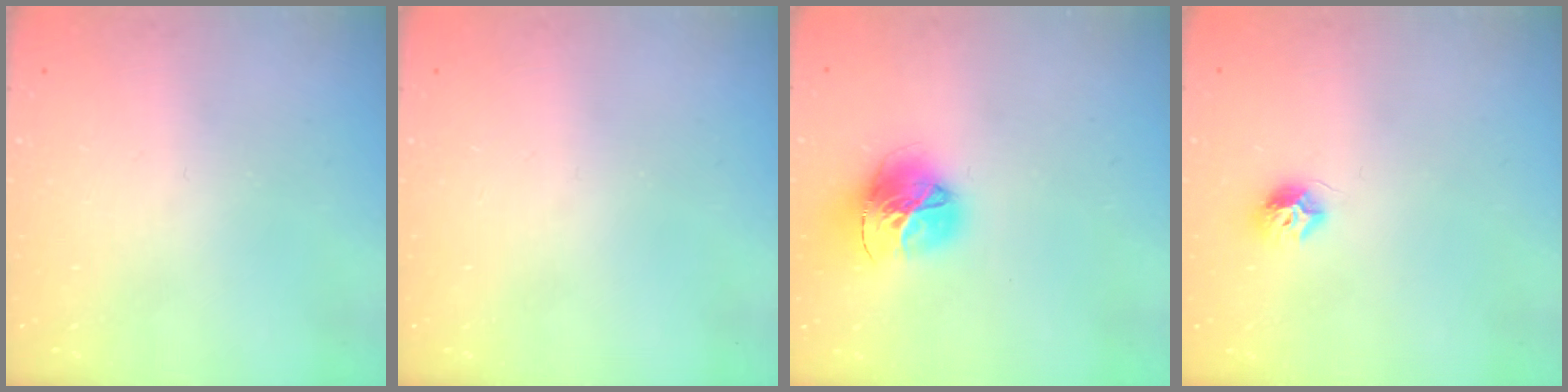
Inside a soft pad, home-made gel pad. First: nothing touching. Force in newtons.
{"total": 0.0}
{"total": 16.0, "press": 15.9, "slide": 1.7}
{"total": 7.6, "press": 7.6, "slide": 0.2}